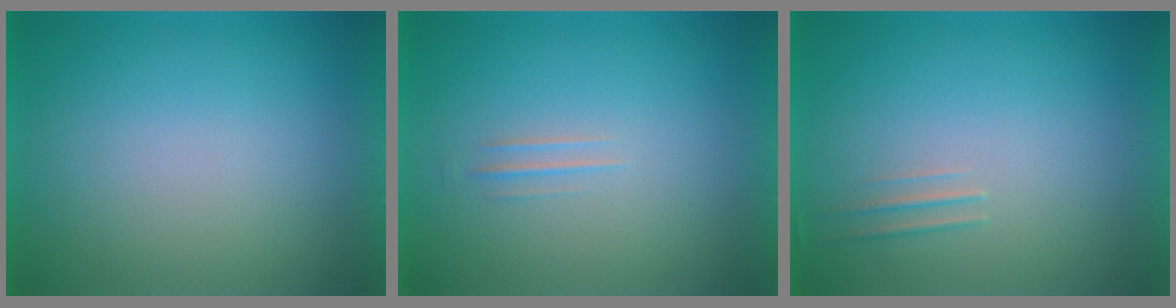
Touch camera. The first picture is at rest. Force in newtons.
{"total": 1.5}
{"total": 1.5}